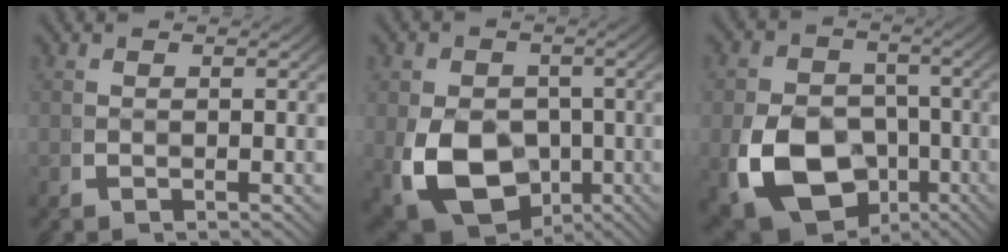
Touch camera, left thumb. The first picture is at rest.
{"total": 11.2, "force": [-2.9, 8.7, 6.4], "torque": [-0.143, -0.061, -0.019]}
{"total": 13.0, "force": [-4.7, 10.3, 6.4], "torque": [-0.147, -0.068, -0.052]}